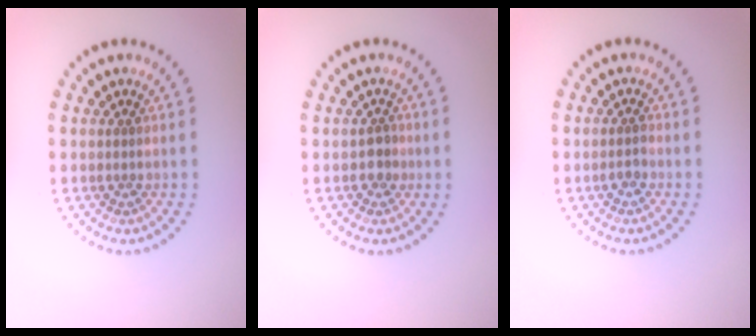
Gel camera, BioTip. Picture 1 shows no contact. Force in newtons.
{"total": 1.5, "press": 1.3, "slide": 0.7}
{"total": 0.9, "press": 0.9, "slide": 0.2}